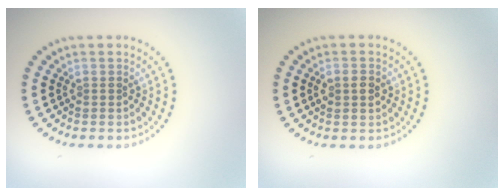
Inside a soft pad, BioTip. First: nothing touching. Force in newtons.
{"total": 2.3, "press": 2.3, "slide": 0.1}